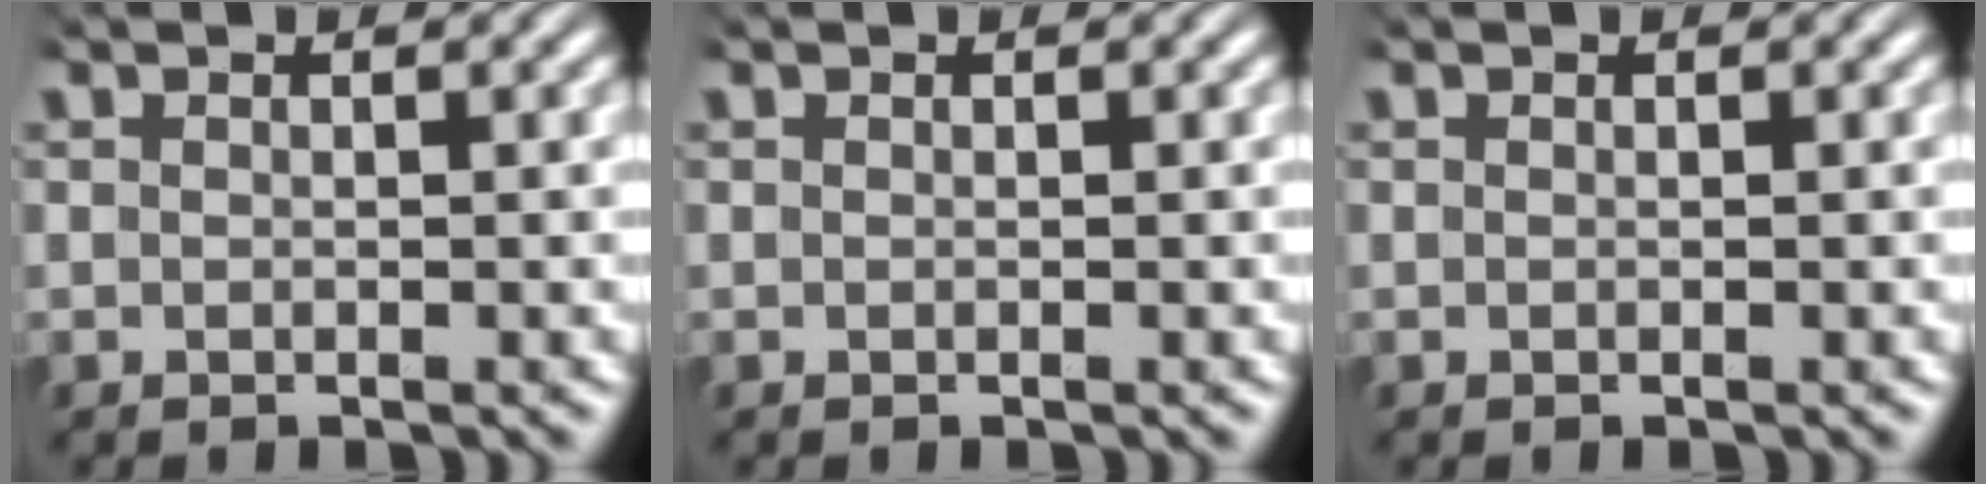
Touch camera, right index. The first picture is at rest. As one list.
[{"total": 0.0}, {"total": 0.0}]